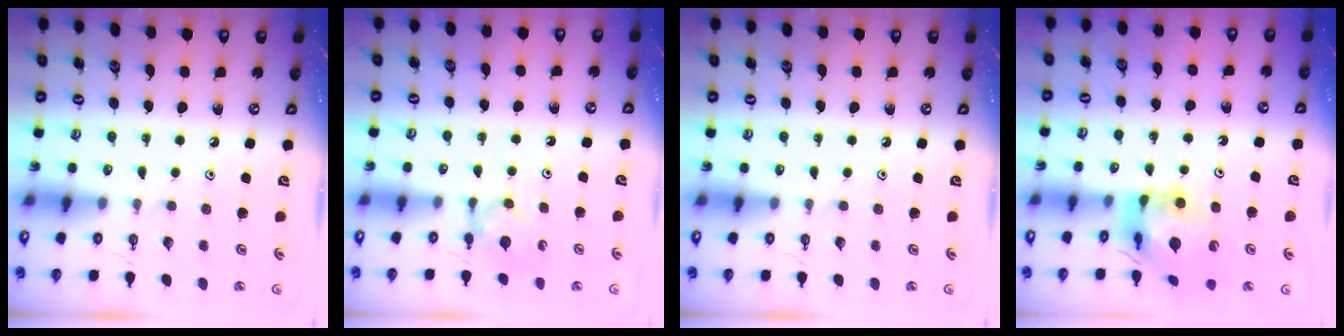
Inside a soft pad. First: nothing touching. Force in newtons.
{"total": 3.6, "press": 3.5, "slide": 0.6}
{"total": 0.0}
{"total": 12.0, "press": 11.9, "slide": 1.6}